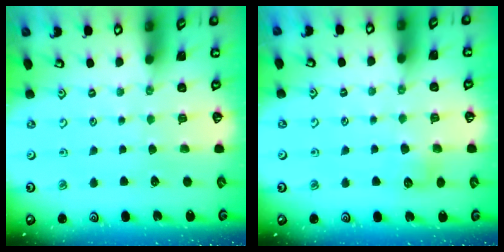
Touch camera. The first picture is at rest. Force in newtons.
{"total": 5.6, "press": 5.6, "slide": 0.5}